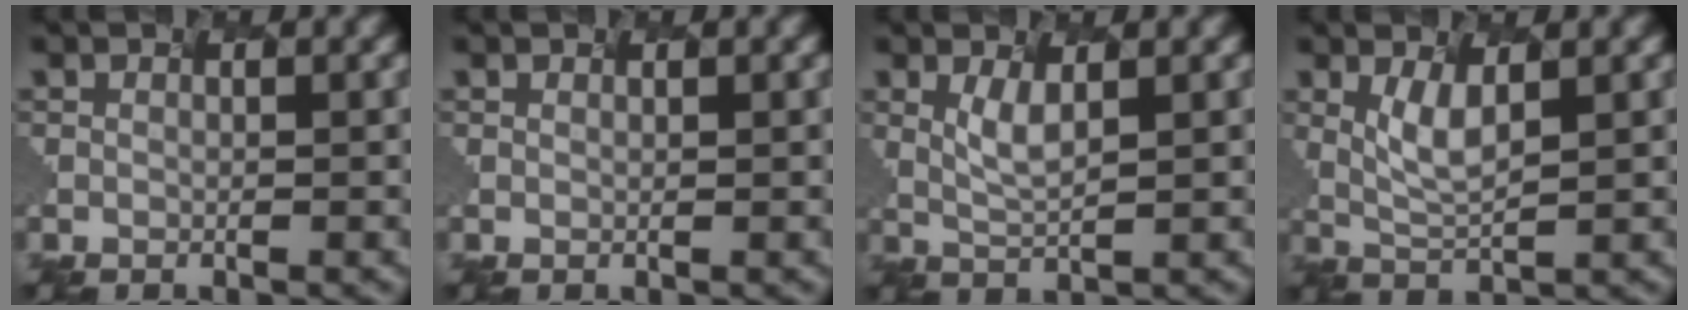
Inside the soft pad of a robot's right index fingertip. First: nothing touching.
{"total": 0.0}
{"total": 1.6, "force": [0.1, 0.1, 1.6], "torque": [-0.050, -0.008, 0.021]}
{"total": 2.2, "force": [0.2, 0.5, 2.2], "torque": [-0.065, -0.007, 0.023]}